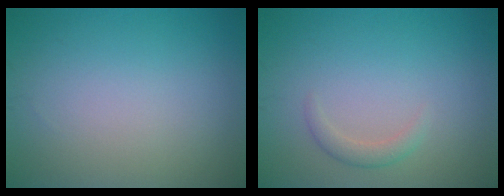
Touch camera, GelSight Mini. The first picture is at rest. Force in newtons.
{"total": 1.4, "press": 1.4, "slide": 0.1}